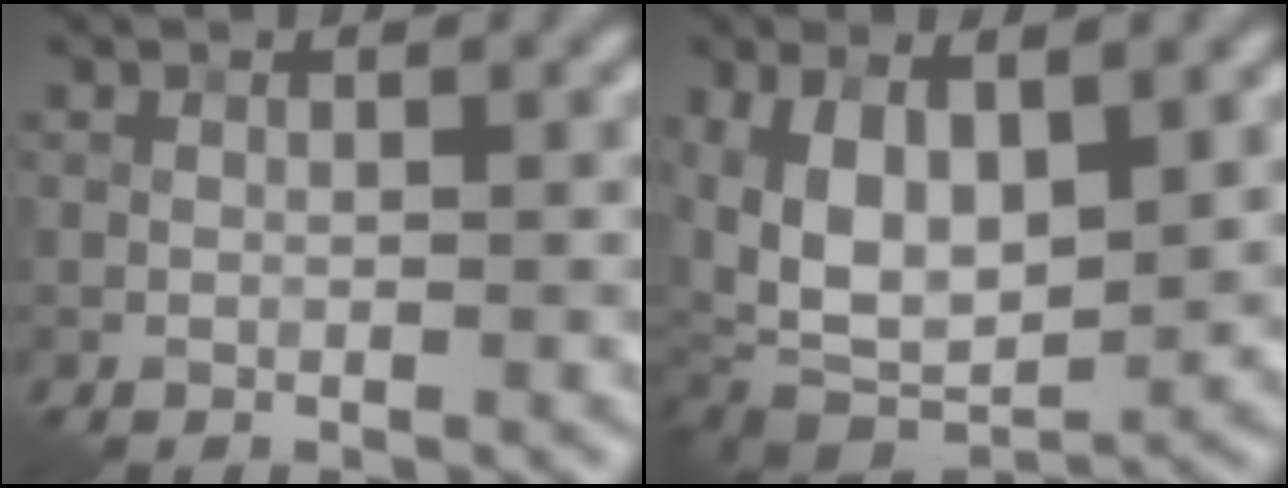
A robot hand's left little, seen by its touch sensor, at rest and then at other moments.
{"total": 11.3, "force": [1.0, 6.2, 9.4], "torque": [-0.176, -0.011, 0.023]}